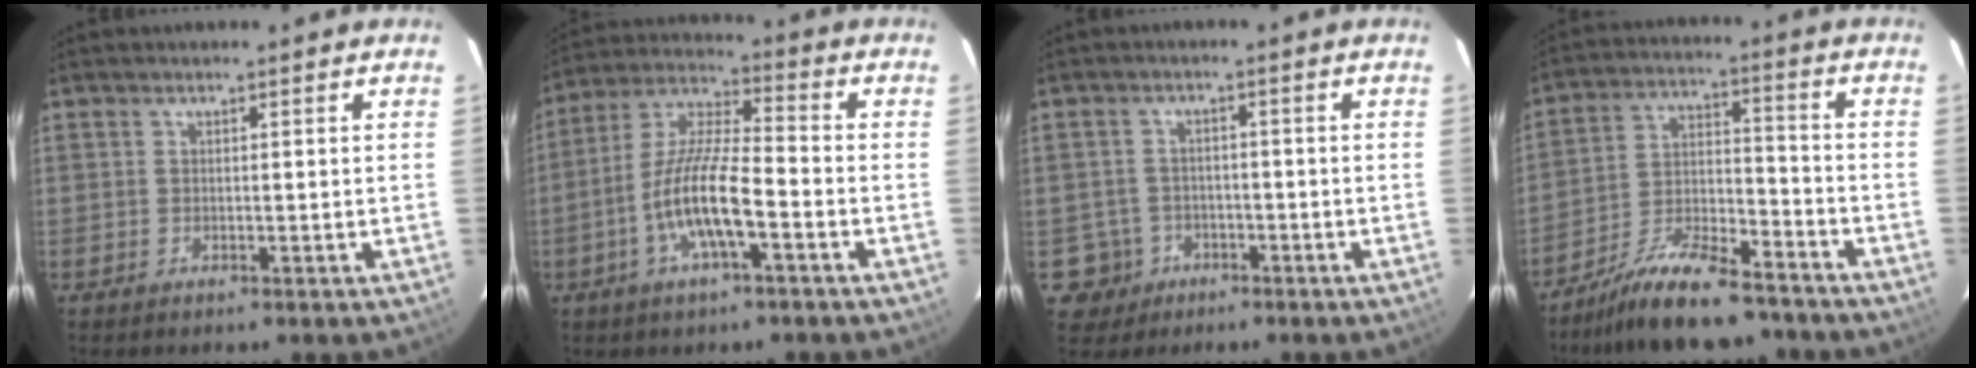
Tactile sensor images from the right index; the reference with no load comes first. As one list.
[{"total": 12.0, "force": [-4.7, 2.6, 10.8], "torque": [-0.223, -0.003, -0.092]}, {"total": 5.4, "force": [-2.1, 5.0, 0.1], "torque": [-0.017, 0.022, -0.031]}, {"total": 15.7, "force": [-12.9, 4.3, 7.9], "torque": [-0.155, 0.002, -0.216]}]